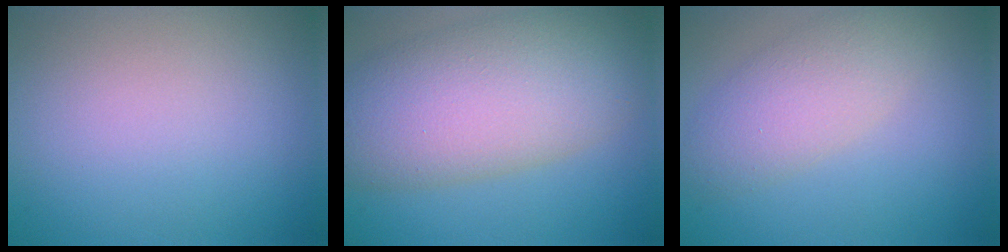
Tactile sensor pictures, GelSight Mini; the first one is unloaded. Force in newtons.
{"total": 9.7, "press": 9.7, "slide": 0.5}
{"total": 3.9, "press": 3.9, "slide": 0.0}